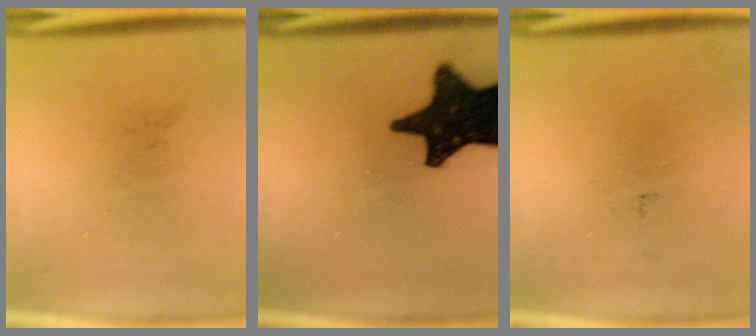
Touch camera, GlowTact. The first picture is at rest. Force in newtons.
{"total": 18.2}
{"total": 0.0}